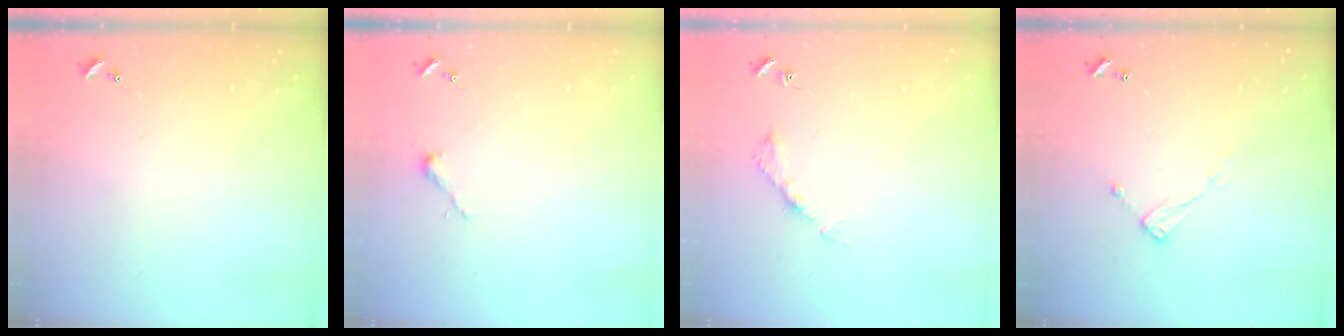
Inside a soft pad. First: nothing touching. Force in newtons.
{"total": 2.5, "press": 2.5, "slide": 0.2}
{"total": 4.1, "press": 4.1, "slide": 0.3}
{"total": 7.1, "press": 7.1, "slide": 0.3}